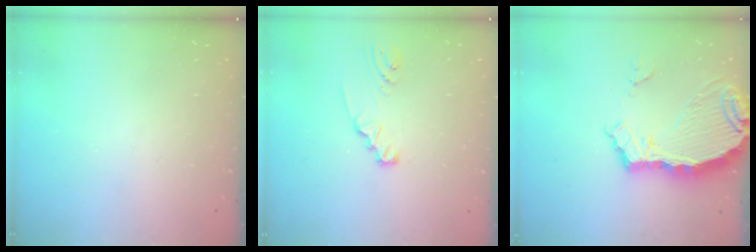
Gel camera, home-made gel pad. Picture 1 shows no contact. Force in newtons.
{"total": 2.1, "press": 2.1, "slide": 0.3}
{"total": 8.3, "press": 8.3, "slide": 1.0}